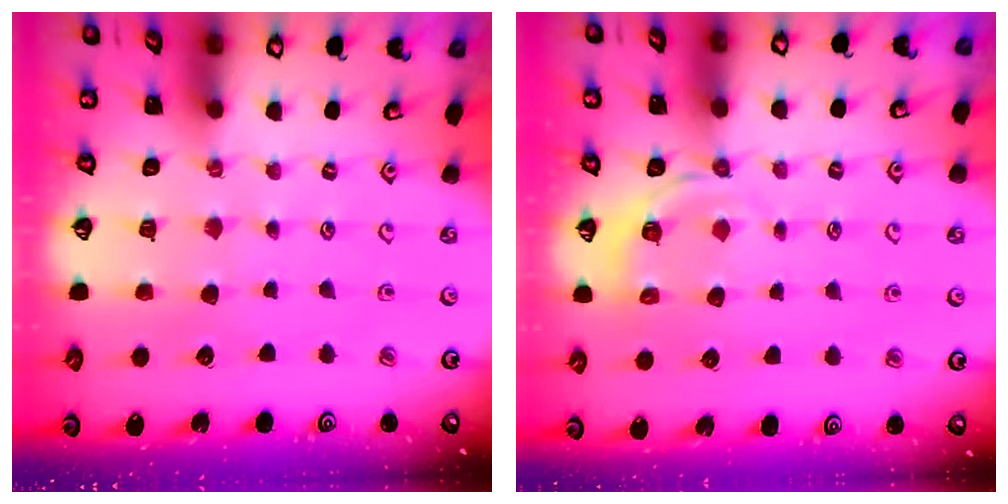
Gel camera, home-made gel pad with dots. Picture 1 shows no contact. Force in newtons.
{"total": 2.8, "press": 2.1, "slide": 1.8}